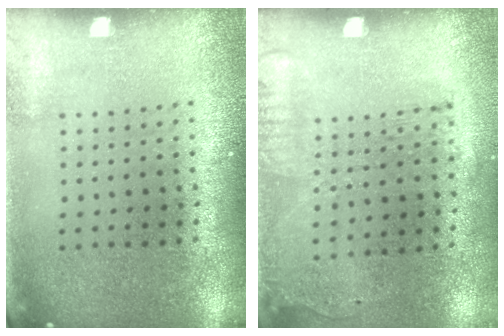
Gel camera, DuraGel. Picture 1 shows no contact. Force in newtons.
{"total": 1.8, "press": 1.2, "slide": 1.3}